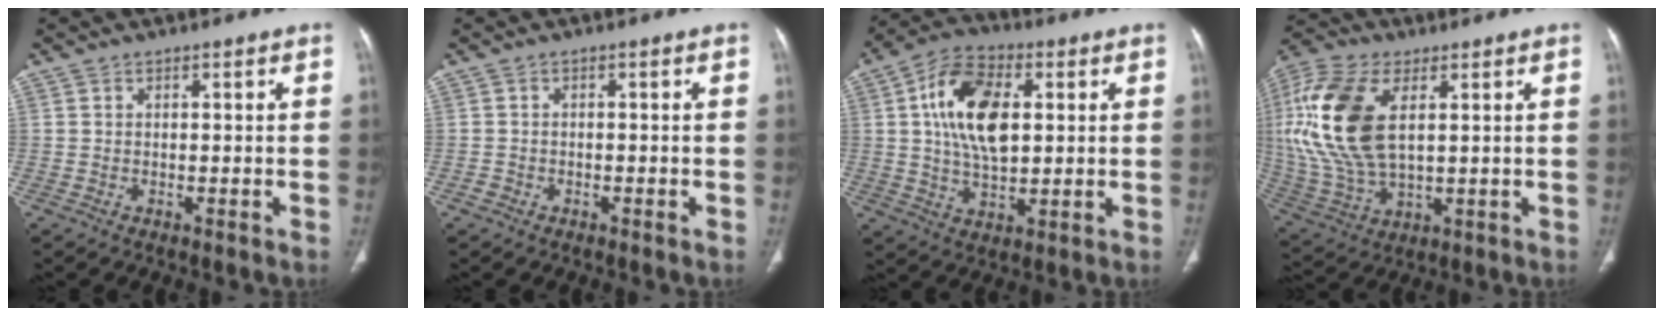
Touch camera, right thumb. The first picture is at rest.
{"total": 1.1, "force": [-0.6, 0.8, 0.1], "torque": [-0.003, 0.003, -0.015]}
{"total": 14.6, "force": [2.8, 8.3, 11.7], "torque": [-0.200, 0.004, 0.045]}
{"total": 20.0, "force": [4.5, 10.8, 16.1], "torque": [-0.354, -0.008, 0.087]}